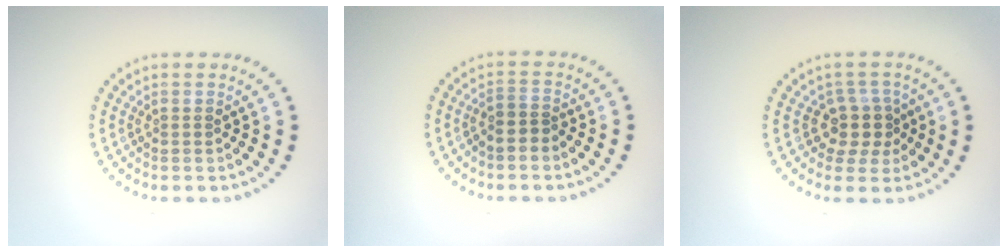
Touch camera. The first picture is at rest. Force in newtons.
{"total": 1.6, "press": 1.4, "slide": 0.8}
{"total": 2.8, "press": 2.3, "slide": 1.7}